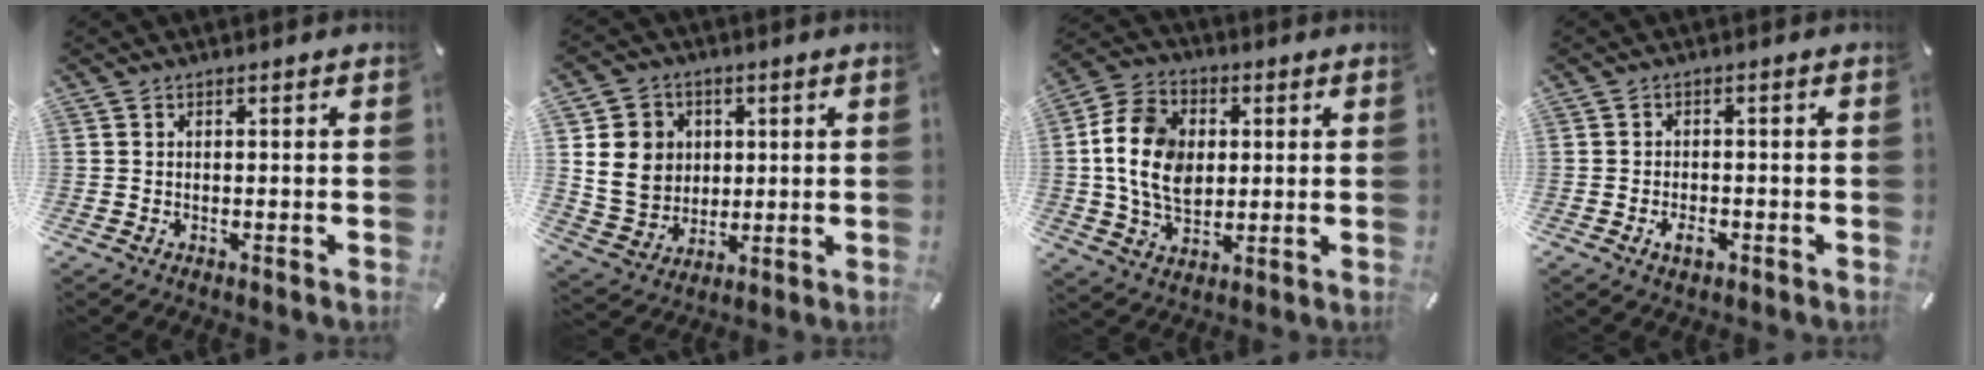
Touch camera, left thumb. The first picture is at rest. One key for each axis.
{"total": 10.9, "fx": 2.2, "fy": 10.0, "fz": 3.5, "tx": -0.068, "ty": -0.004, "tz": 0.048}
{"total": 13.6, "fx": 1.2, "fy": 10.4, "fz": 8.7, "tx": -0.186, "ty": 0.016, "tz": 0.022}
{"total": 3.1, "fx": -1.4, "fy": 1.9, "fz": 2.0, "tx": -0.041, "ty": 0.004, "tz": -0.027}